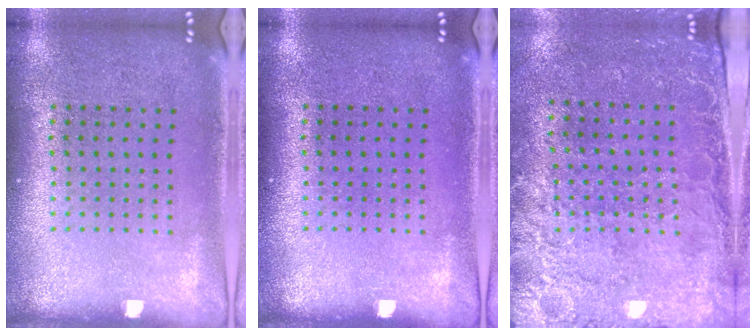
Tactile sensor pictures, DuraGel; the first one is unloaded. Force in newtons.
{"total": 0.0}
{"total": 2.7, "press": 2.4, "slide": 1.2}